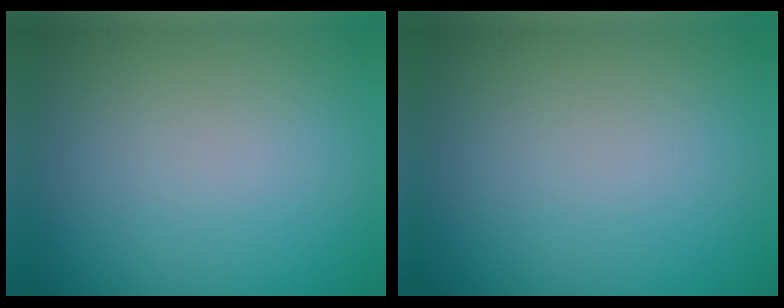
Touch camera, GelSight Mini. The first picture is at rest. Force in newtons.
{"total": 0.0}